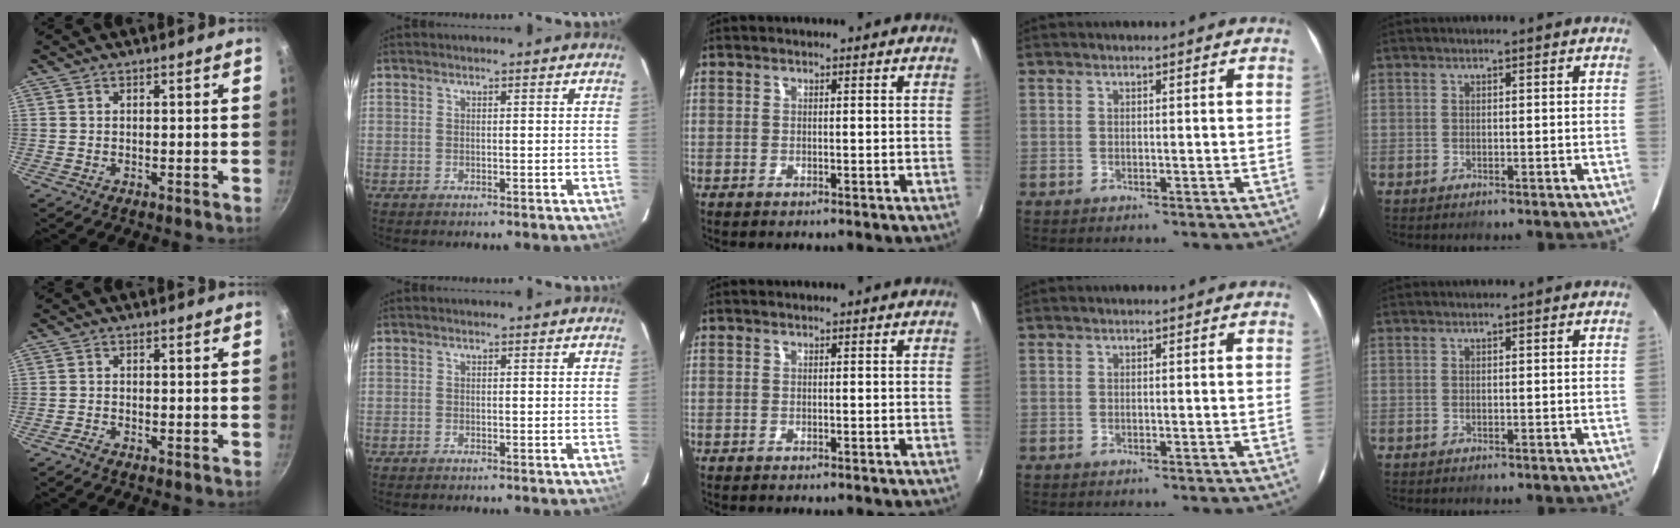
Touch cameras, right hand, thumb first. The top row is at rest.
{"thumb": {"total": 1.1, "force": [-0.9, 0.3, 0.6], "torque": [-0.018, 0.007, -0.022]}}